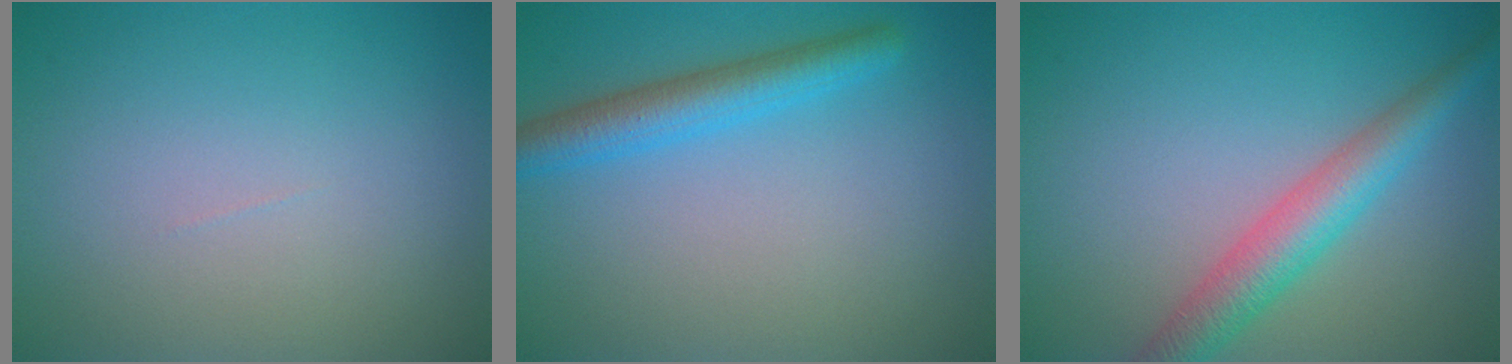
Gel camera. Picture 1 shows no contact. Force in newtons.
{"total": 3.7, "press": 3.7, "slide": 0.2}
{"total": 4.4, "press": 4.4, "slide": 0.2}